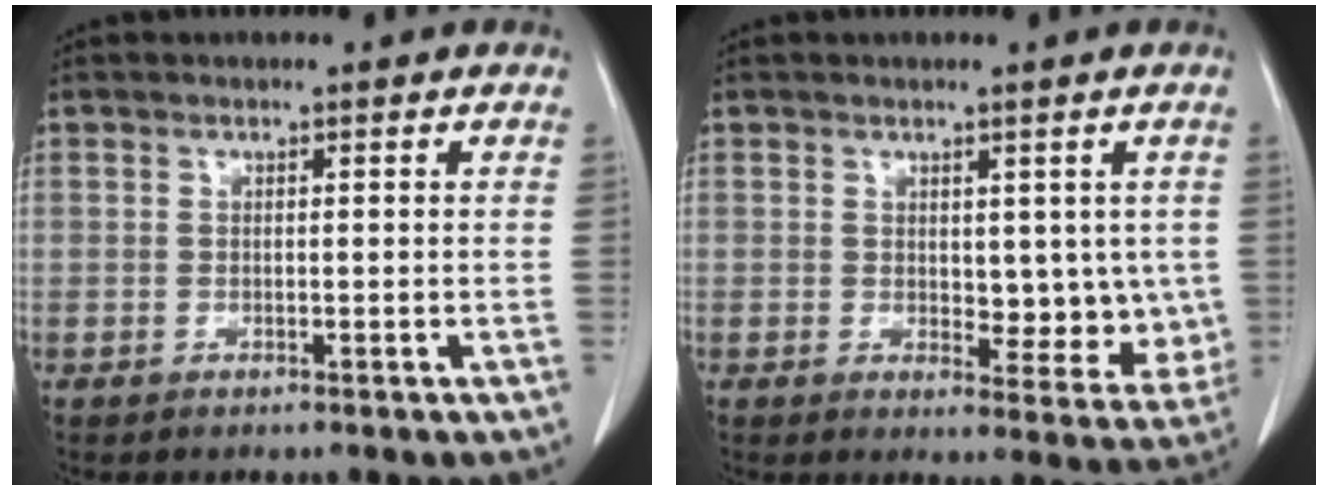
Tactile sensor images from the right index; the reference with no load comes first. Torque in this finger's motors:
{"motor_torque": [0.01, 0.22, 0.10, 0.00]}